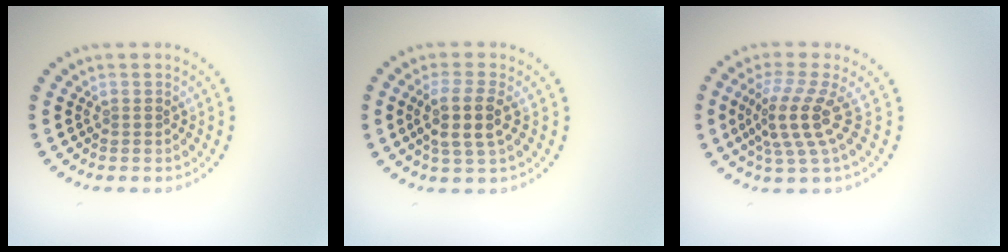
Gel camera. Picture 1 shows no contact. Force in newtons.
{"total": 3.2, "press": 2.8, "slide": 1.5}
{"total": 4.0, "press": 2.8, "slide": 2.8}